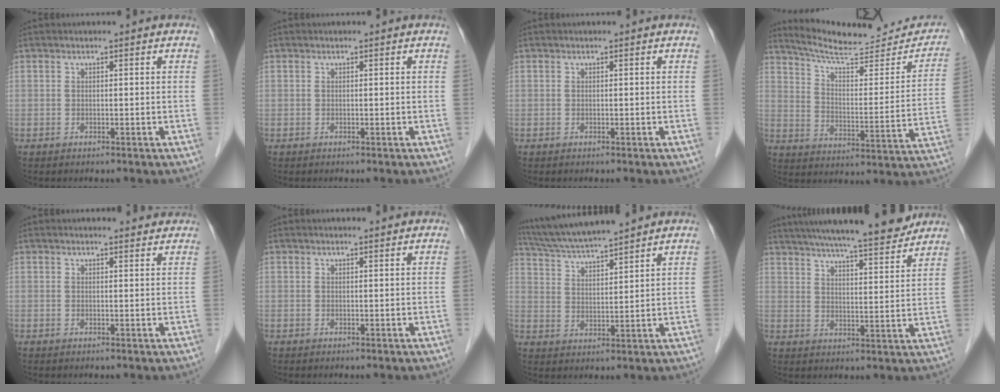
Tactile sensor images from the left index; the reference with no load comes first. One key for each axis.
{"total": 0.0}
{"total": 0.0}
{"total": 19.8, "fx": 18.2, "fy": 3.3, "fz": 6.8, "tx": -0.093, "ty": -0.028, "tz": 0.249}
{"total": 2.6, "fx": 2.5, "fy": 0.5, "fz": 0.3, "tx": -0.009, "ty": 0.001, "tz": 0.025}
{"total": 0.8, "fx": 0.8, "fy": -0.1, "fz": 0.1, "tx": -0.008, "ty": 0.001, "tz": 0.012}
{"total": 11.1, "fx": 10.1, "fy": -0.5, "fz": 4.5, "tx": -0.085, "ty": 0.021, "tz": 0.180}
{"total": 17.6, "fx": 15.6, "fy": 1.0, "fz": 8.0, "tx": -0.127, "ty": 0.009, "tz": 0.223}